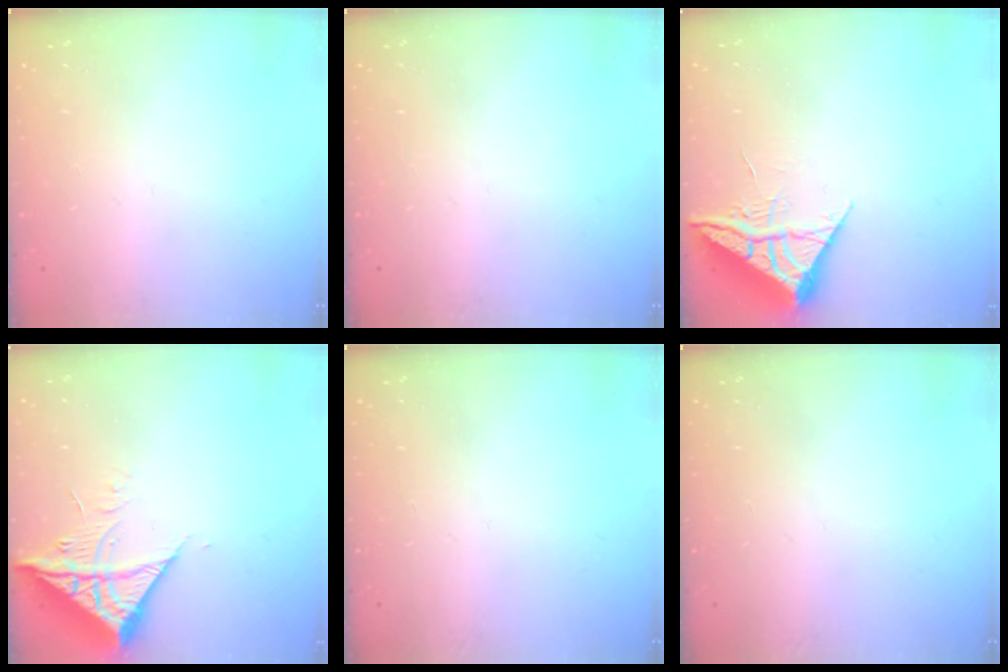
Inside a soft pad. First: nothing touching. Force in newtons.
{"total": 0.0}
{"total": 7.0, "press": 7.0, "slide": 0.3}
{"total": 10.4, "press": 10.3, "slide": 1.4}
{"total": 0.0}
{"total": 0.0}